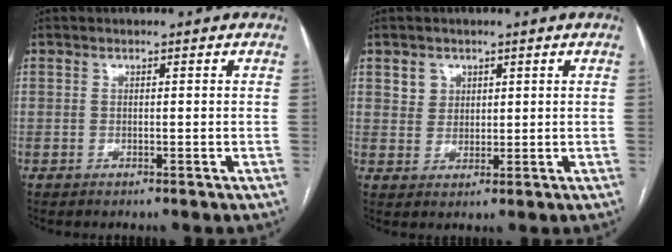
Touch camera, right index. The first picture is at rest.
{"total": 2.8, "force": [1.4, 2.4, 0.3], "torque": [-0.002, 0.002, 0.025]}